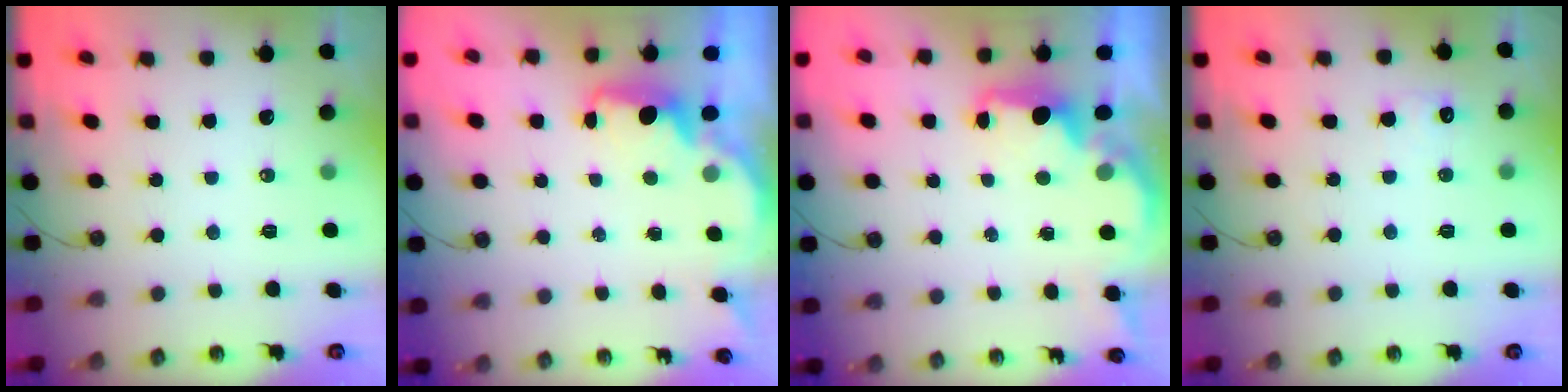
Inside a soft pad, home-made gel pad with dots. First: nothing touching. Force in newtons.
{"total": 1.9, "press": 1.8, "slide": 0.7}
{"total": 1.9, "press": 1.7, "slide": 0.7}
{"total": 5.7, "press": 5.5, "slide": 1.3}